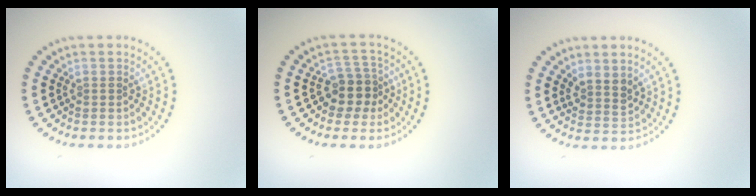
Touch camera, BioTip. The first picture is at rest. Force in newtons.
{"total": 2.8, "press": 2.5, "slide": 1.4}
{"total": 2.0, "press": 1.6, "slide": 1.1}